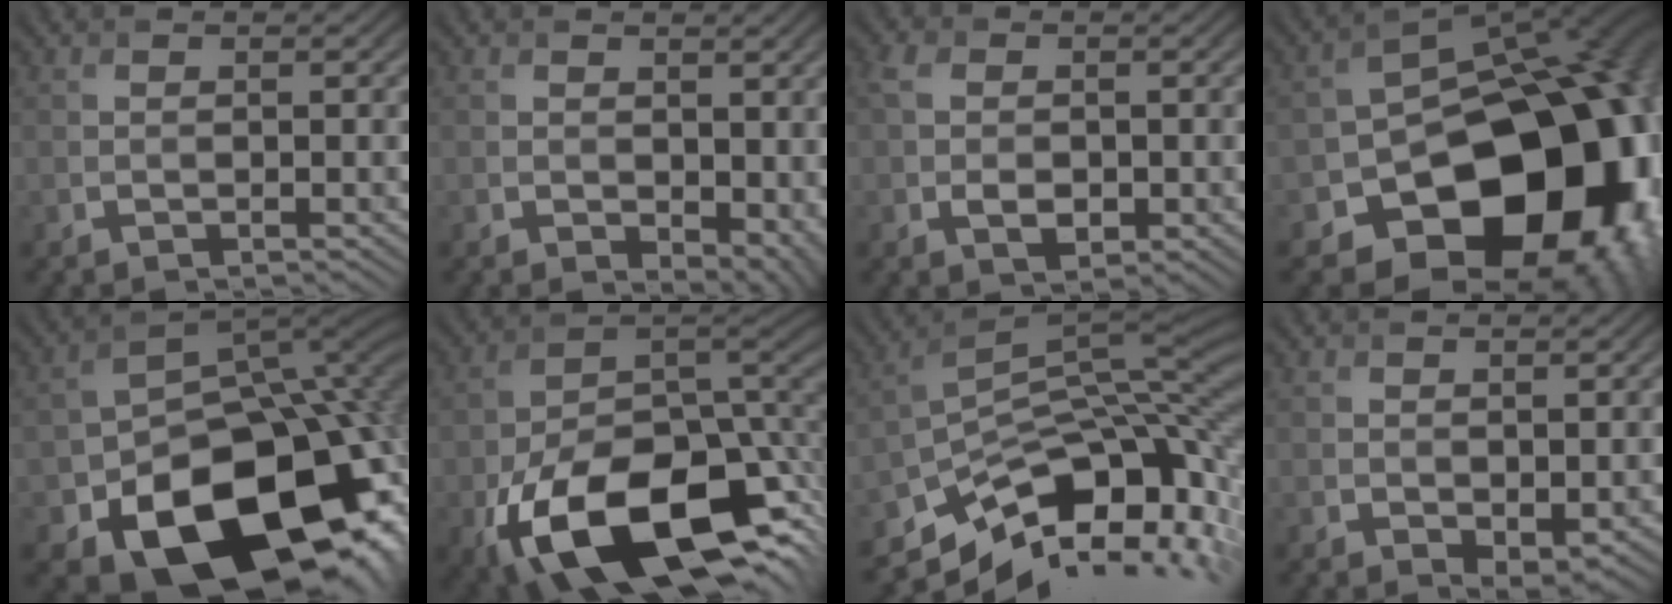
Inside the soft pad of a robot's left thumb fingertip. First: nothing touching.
{"total": 4.4, "force": [-0.2, 3.0, 3.2], "torque": [-0.045, -0.022, 0.018]}
{"total": 4.0, "force": [-0.1, 3.0, 2.6], "torque": [-0.065, -0.009, 0.002]}
{"total": 20.1, "force": [-7.3, 13.7, 12.7], "torque": [-0.157, -0.053, -0.090]}
{"total": 20.6, "force": [-9.2, 13.4, 12.7], "torque": [-0.196, -0.055, -0.119]}
{"total": 18.9, "force": [-8.4, 10.7, 13.1], "torque": [-0.247, -0.051, -0.121]}
{"total": 12.5, "force": [-7.4, 6.5, 7.8], "torque": [-0.155, -0.010, -0.112]}
{"total": 1.9, "force": [-0.2, 1.2, 1.4], "torque": [-0.025, -0.012, 0.007]}